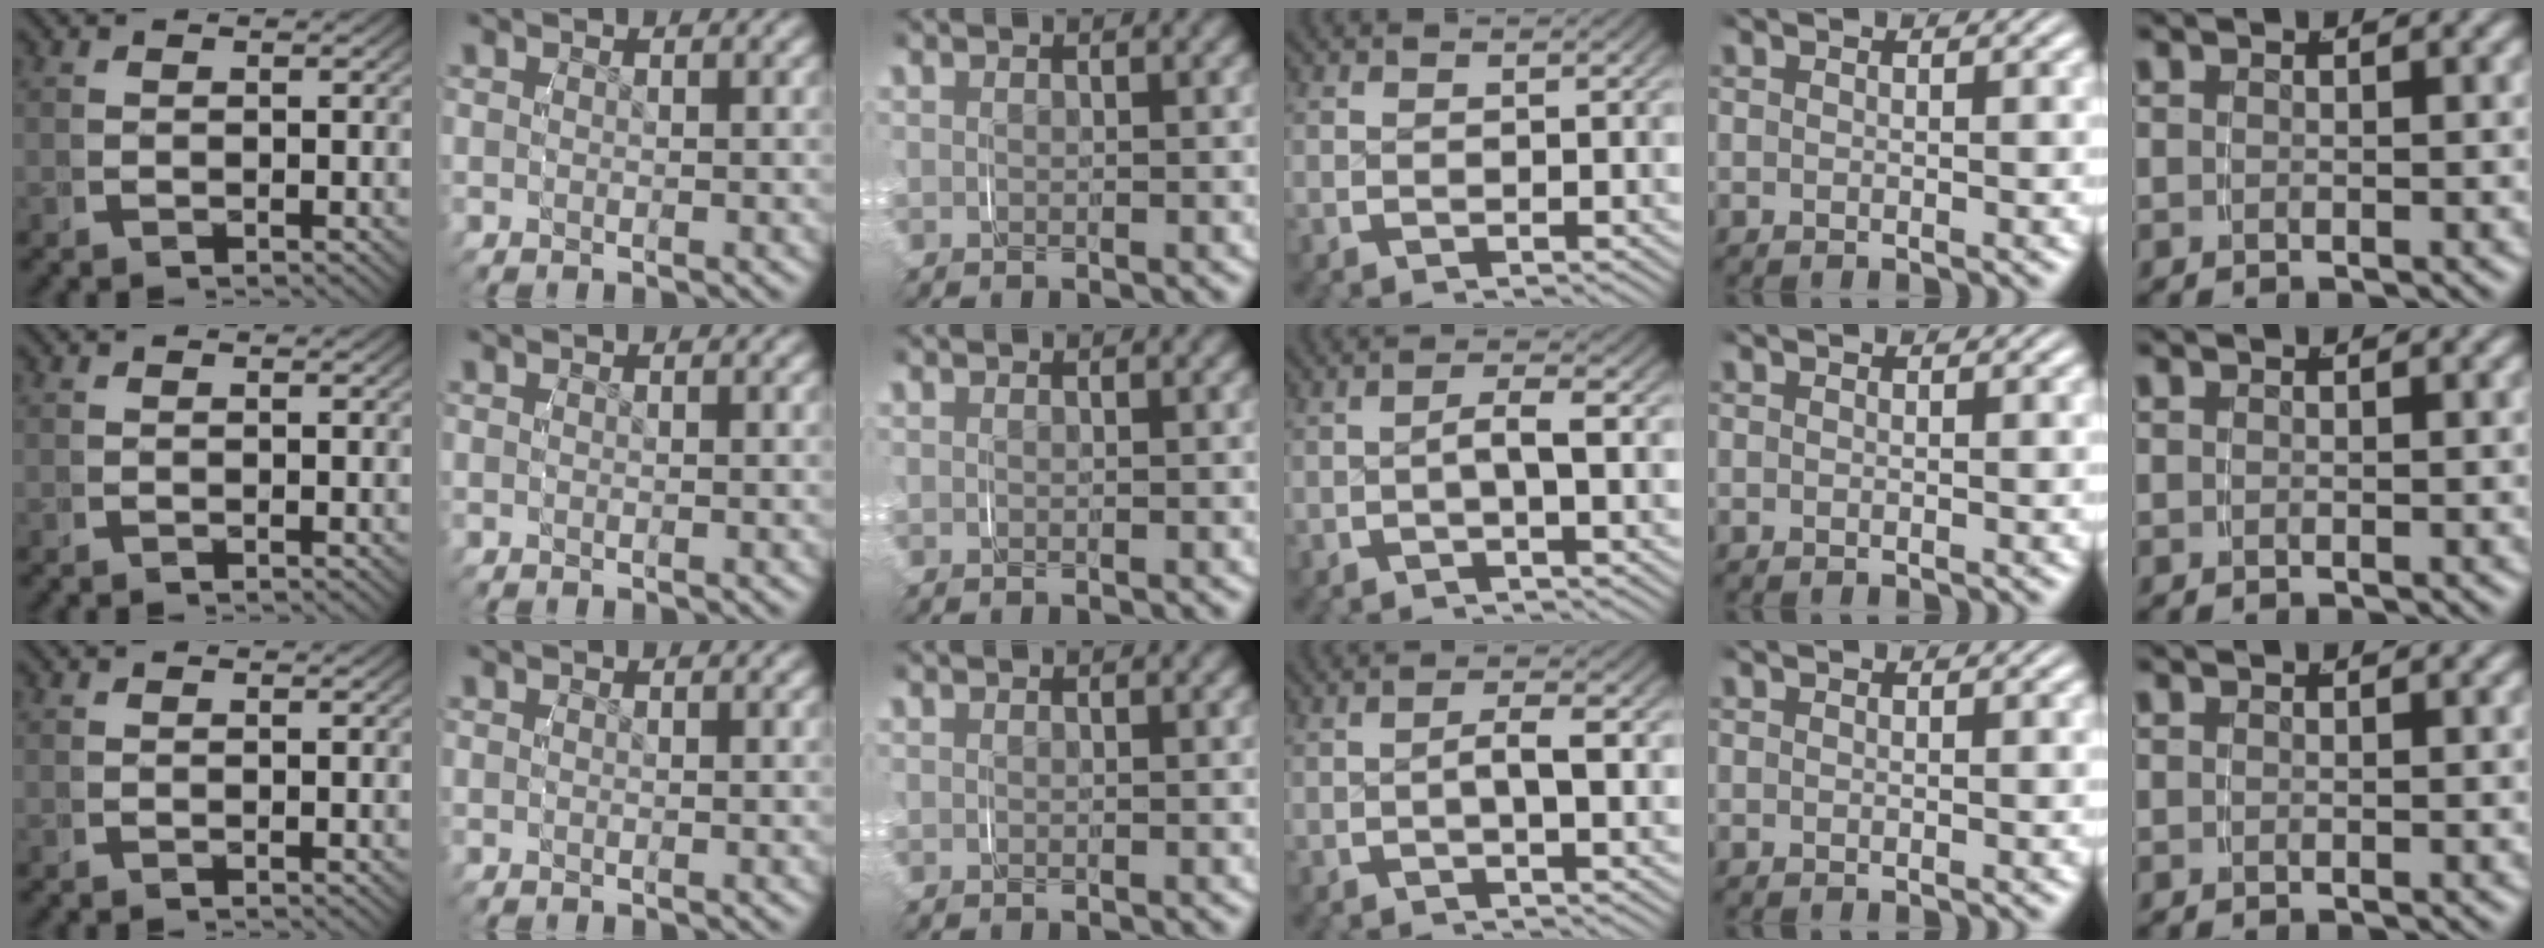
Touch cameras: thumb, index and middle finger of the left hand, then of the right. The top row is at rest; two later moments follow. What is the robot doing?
{"motion": "grasp_and_lifting", "object": "map"}